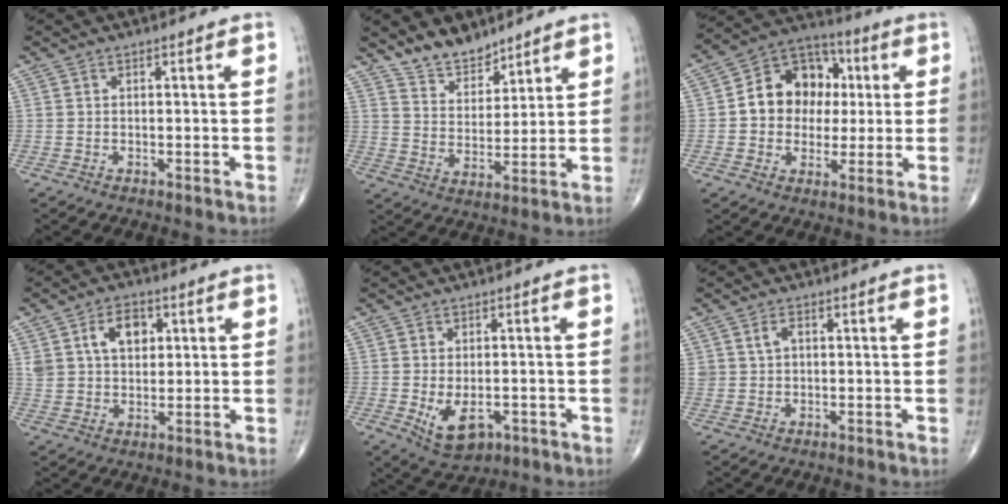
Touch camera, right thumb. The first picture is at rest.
{"total": 8.3, "force": [6.9, 4.0, 2.4], "torque": [-0.010, -0.056, 0.131]}
{"total": 14.1, "force": [1.4, 11.4, 8.2], "torque": [-0.080, 0.021, 0.014]}
{"total": 9.1, "force": [3.2, 6.2, 5.8], "torque": [-0.072, -0.004, 0.058]}
{"total": 7.1, "force": [-2.0, 4.3, 5.3], "torque": [-0.078, -0.003, -0.017]}
{"total": 2.6, "force": [0.8, 1.8, 1.7], "torque": [-0.027, 0.001, 0.018]}